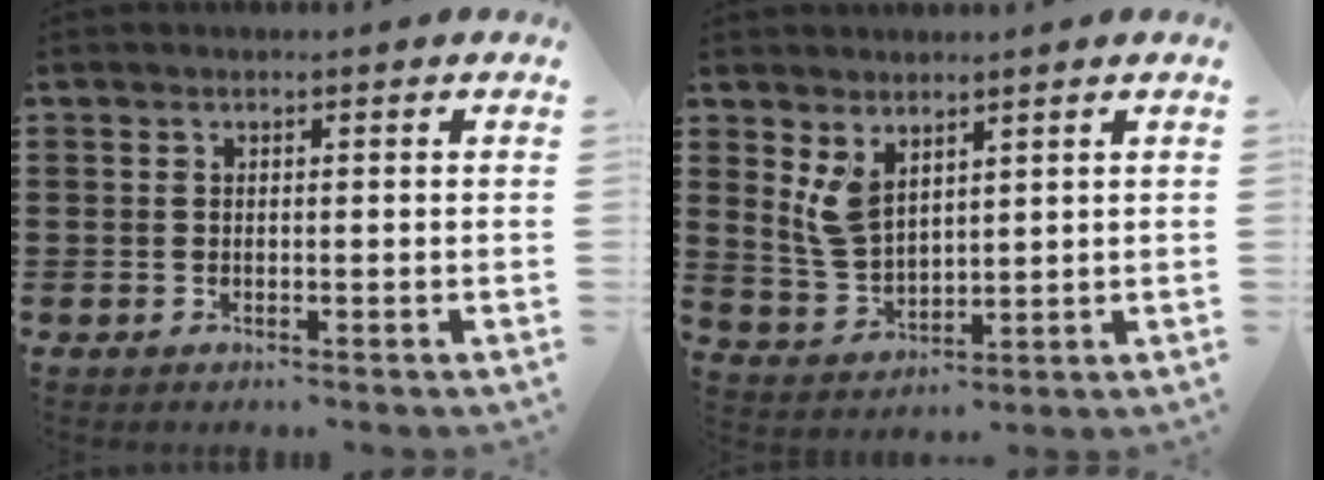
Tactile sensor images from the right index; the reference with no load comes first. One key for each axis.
{"total": 5.1, "fx": 2.8, "fy": 2.6, "fz": 3.4, "tx": -0.089, "ty": -0.006, "tz": 0.049}